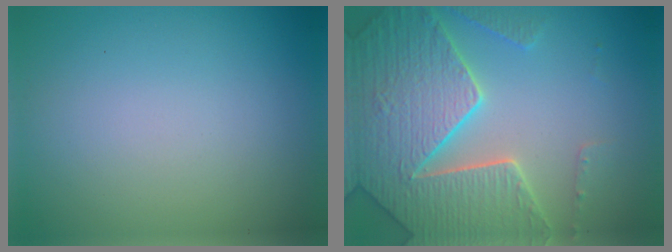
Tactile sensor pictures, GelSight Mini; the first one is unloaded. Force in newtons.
{"total": 7.4, "press": 7.2, "slide": 1.9}